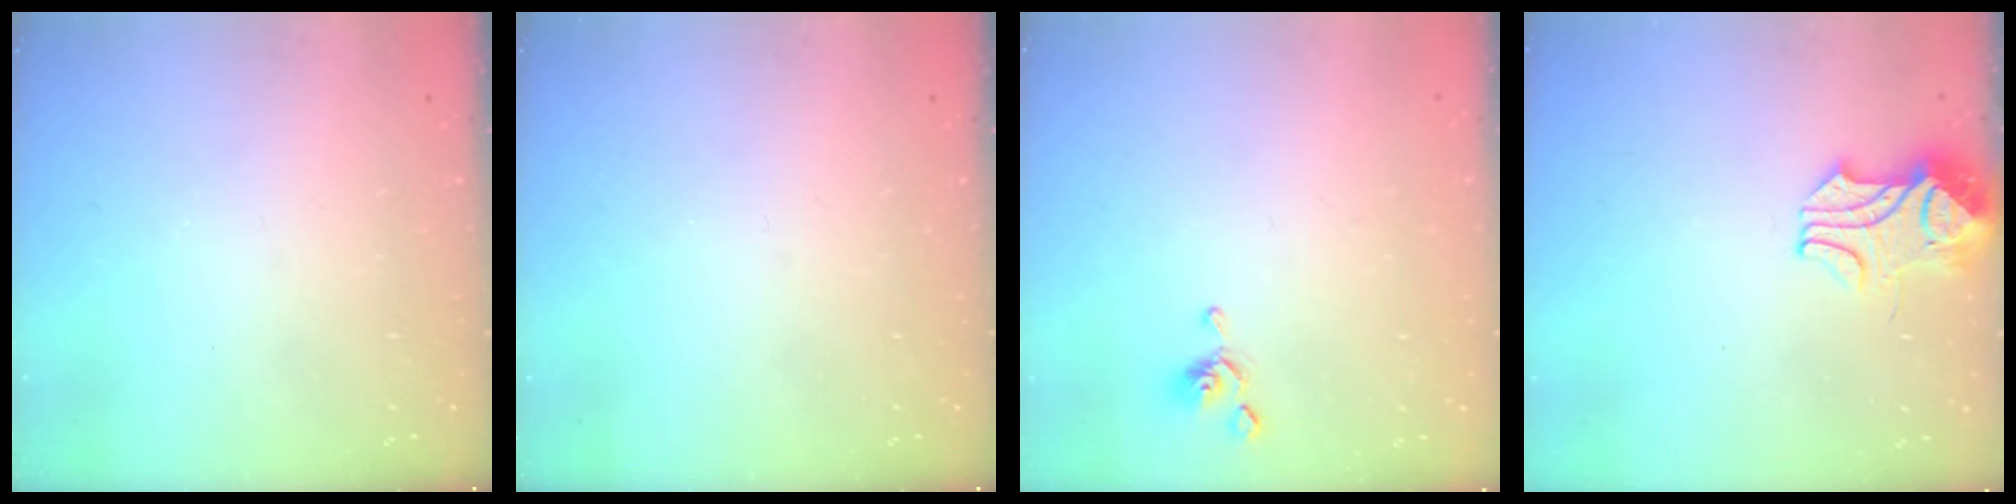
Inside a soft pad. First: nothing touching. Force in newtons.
{"total": 0.0}
{"total": 0.0}
{"total": 2.4, "press": 2.2, "slide": 1.0}